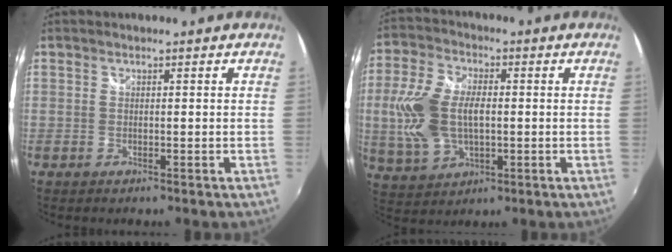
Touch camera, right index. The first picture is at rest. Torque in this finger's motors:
{"motor_torque": [1.11, 0.39, 0.62, 0.14]}